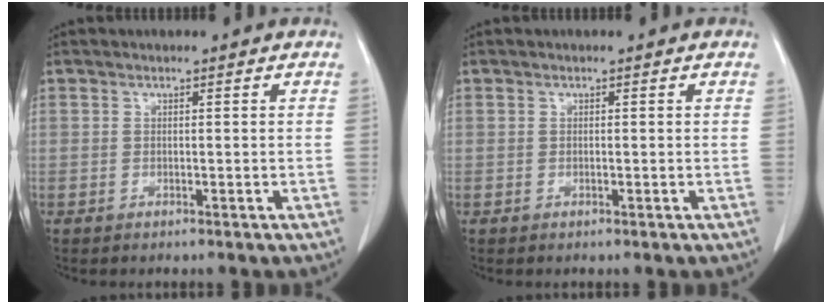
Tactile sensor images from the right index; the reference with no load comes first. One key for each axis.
{"total": 0.0}